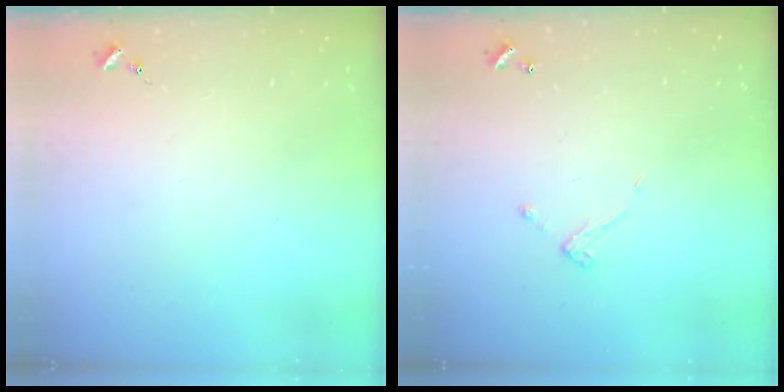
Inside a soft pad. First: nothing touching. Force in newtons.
{"total": 4.5, "press": 4.5, "slide": 0.5}